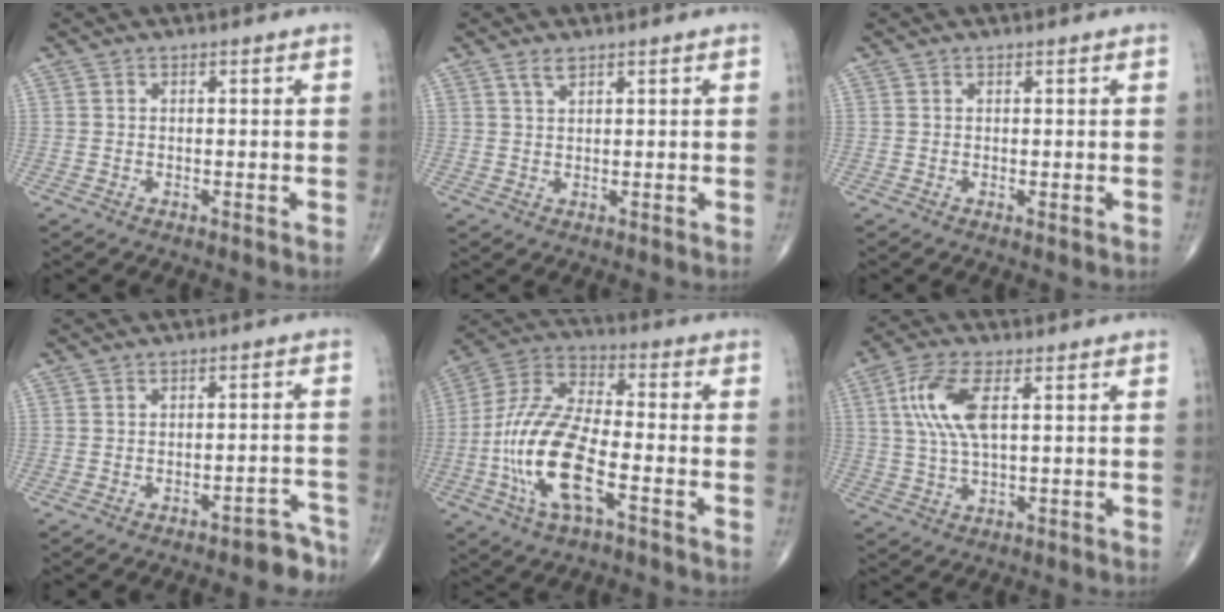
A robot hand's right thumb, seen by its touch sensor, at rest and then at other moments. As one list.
[{"total": 2.0, "force": [1.5, 0.7, 1.1], "torque": [-0.019, -0.002, 0.031]}, {"total": 0.5, "force": [0.0, 0.2, 0.5], "torque": [-0.011, -0.003, 0.000]}, {"total": 5.6, "force": [-4.7, 2.2, 2.0], "torque": [-0.002, 0.054, -0.056]}, {"total": 17.4, "force": [-5.2, 6.8, 15.1], "torque": [-0.320, 0.028, -0.100]}, {"total": 9.5, "force": [2.4, 3.7, 8.4], "torque": [-0.190, 0.004, 0.048]}]